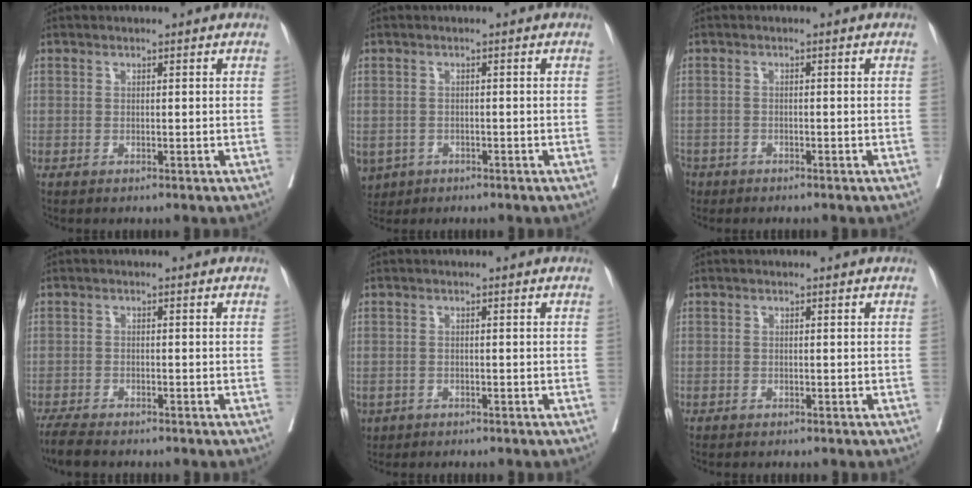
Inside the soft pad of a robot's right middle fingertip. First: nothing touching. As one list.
[{"total": 5.9, "force": [-3.0, 4.7, 1.8], "torque": [-0.044, -0.001, -0.044]}, {"total": 4.5, "force": [-3.2, 3.0, 1.0], "torque": [-0.030, -0.002, -0.059]}, {"total": 4.2, "force": [-3.6, 0.8, 1.9], "torque": [-0.034, -0.012, -0.062]}, {"total": 2.6, "force": [-1.6, 1.9, 0.7], "torque": [-0.015, -0.002, -0.025]}, {"total": 0.6, "force": [-0.3, 0.6, -0.1], "torque": [0.004, 0.008, -0.007]}]